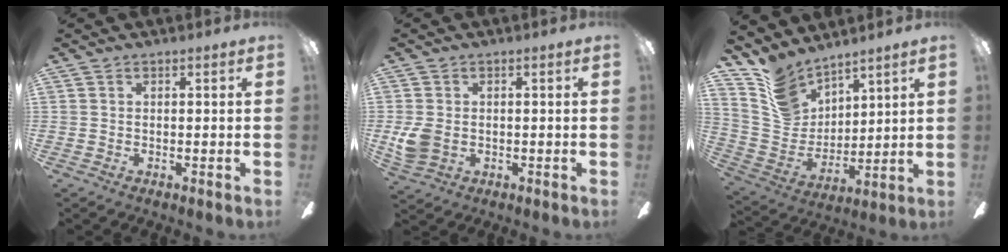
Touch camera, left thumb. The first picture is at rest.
{"total": 5.3, "force": [-0.3, 4.1, 3.3], "torque": [-0.069, 0.002, -0.005]}
{"total": 11.6, "force": [9.6, 6.1, 2.0], "torque": [-0.078, -0.069, 0.193]}